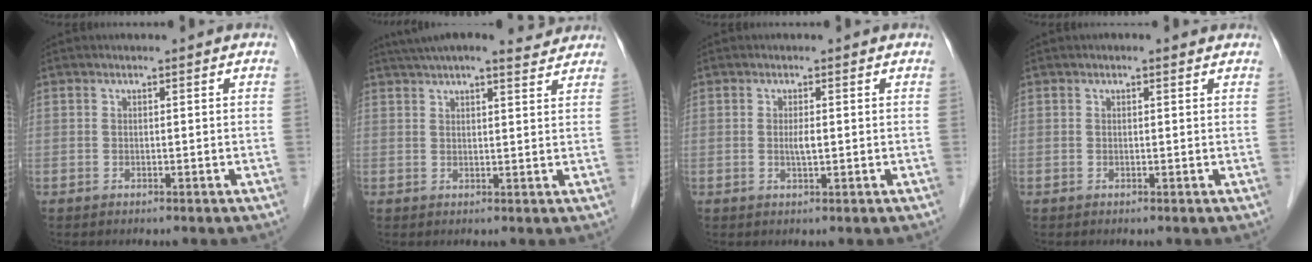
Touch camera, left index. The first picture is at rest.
{"total": 11.5, "force": [10.3, 1.6, 4.8], "torque": [-0.078, 0.028, 0.137]}
{"total": 1.4, "force": [0.0, 0.2, 1.4], "torque": [-0.027, -0.003, -0.001]}
{"total": 0.8, "force": [0.5, 0.3, 0.5], "torque": [-0.013, 0.006, 0.003]}